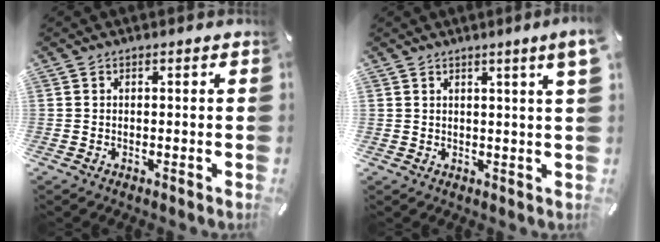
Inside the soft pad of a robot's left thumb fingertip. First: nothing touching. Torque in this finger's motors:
{"motor_torque": [1.39, 3.52, 1.18, -1.04, 0.36]}